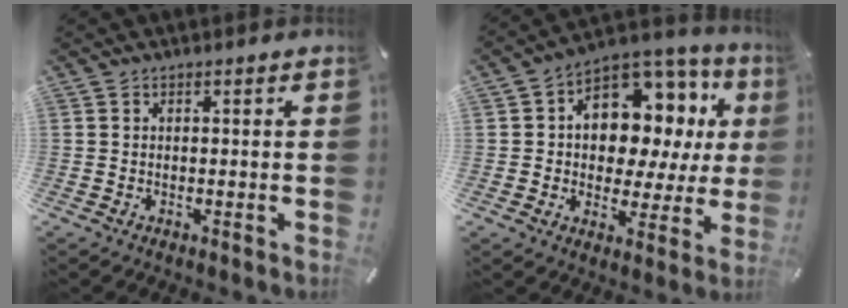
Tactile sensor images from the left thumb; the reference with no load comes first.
{"total": 12.8, "force": [3.9, 9.7, 7.3], "torque": [-0.099, -0.041, 0.073]}